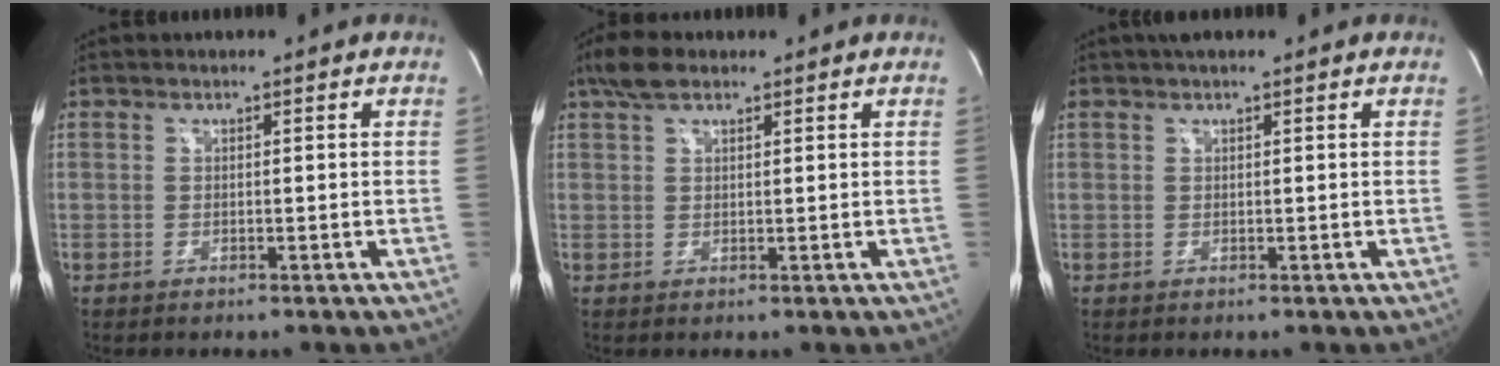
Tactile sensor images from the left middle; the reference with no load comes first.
{"total": 4.0, "force": [2.9, 1.6, 2.3], "torque": [-0.057, 0.016, 0.057]}
{"total": 2.4, "force": [1.9, 0.5, 1.4], "torque": [-0.029, 0.025, 0.035]}